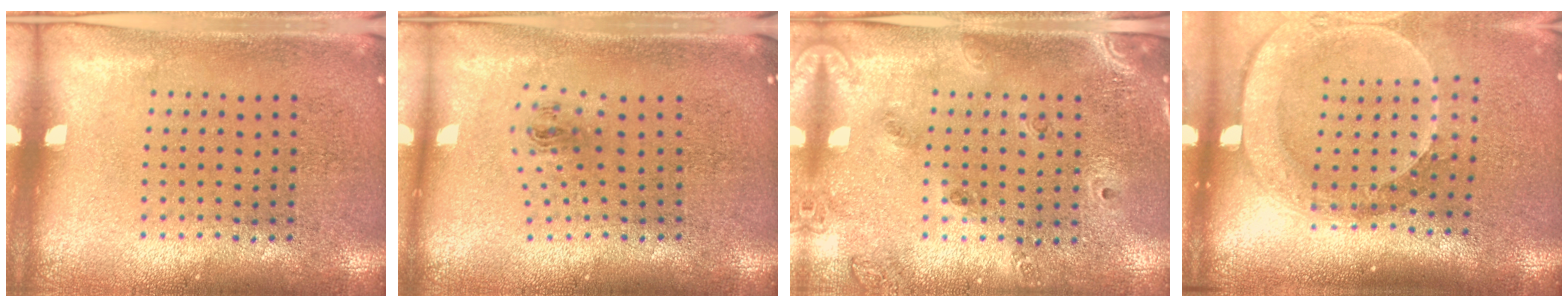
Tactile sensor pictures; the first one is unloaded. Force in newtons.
{"total": 1.0, "press": 0.4, "slide": 0.9}
{"total": 1.4, "press": 1.3, "slide": 0.6}
{"total": 2.5, "press": 1.9, "slide": 1.6}